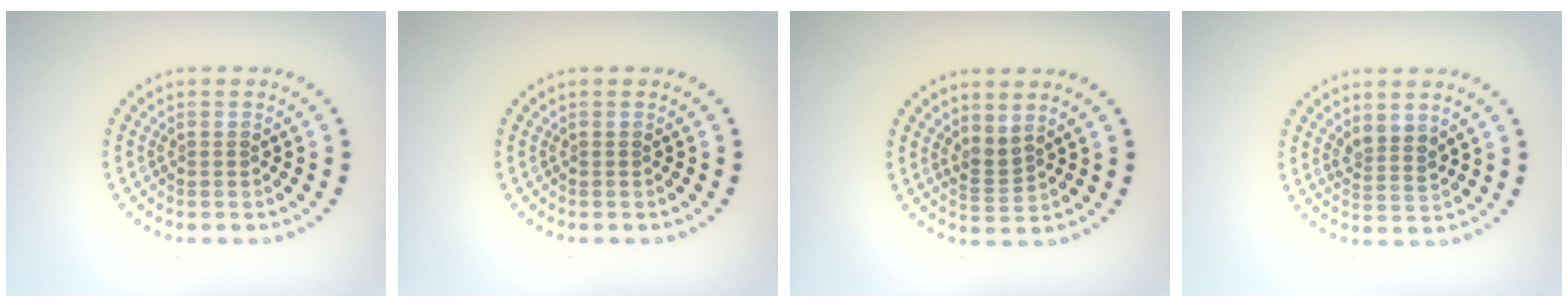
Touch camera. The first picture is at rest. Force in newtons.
{"total": 0.0}
{"total": 1.8, "press": 1.3, "slide": 1.1}
{"total": 2.1, "press": 1.7, "slide": 1.3}